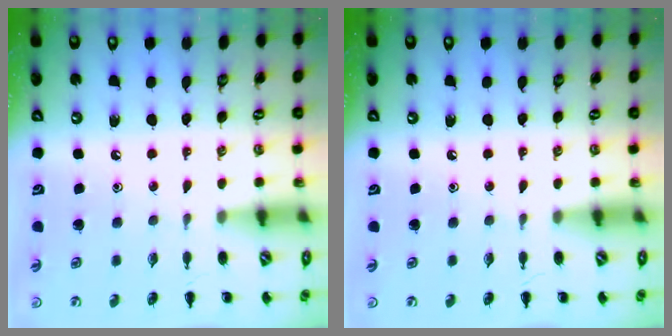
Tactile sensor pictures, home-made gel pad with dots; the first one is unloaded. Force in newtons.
{"total": 0.0}